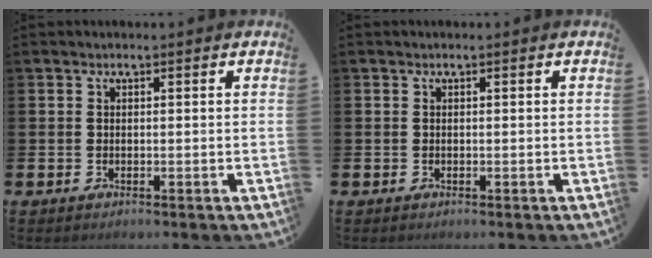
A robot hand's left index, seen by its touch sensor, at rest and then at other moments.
{"total": 0.0}